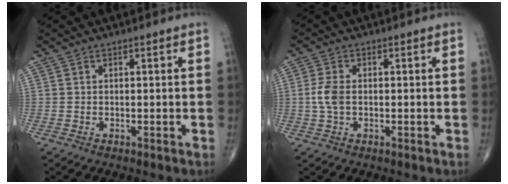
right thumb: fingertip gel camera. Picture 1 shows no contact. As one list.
[{"total": 3.9, "force": [-0.2, 2.2, 3.2], "torque": [-0.079, 0.007, -0.008]}]